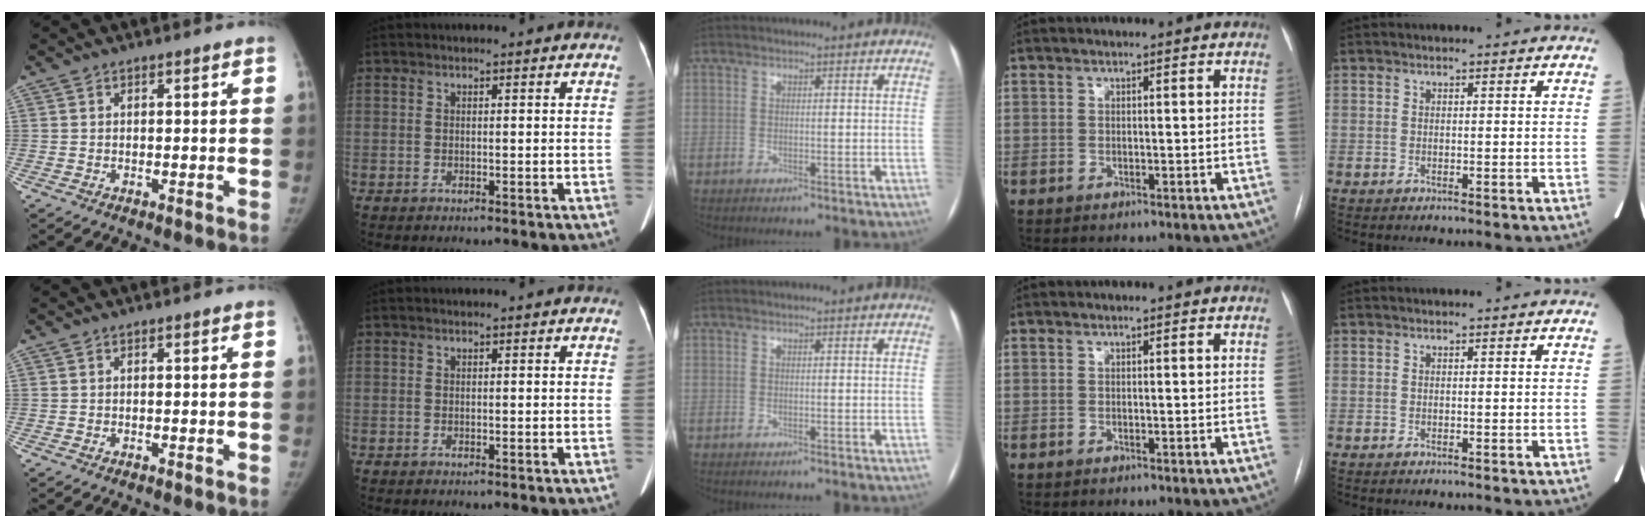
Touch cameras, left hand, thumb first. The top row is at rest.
{}